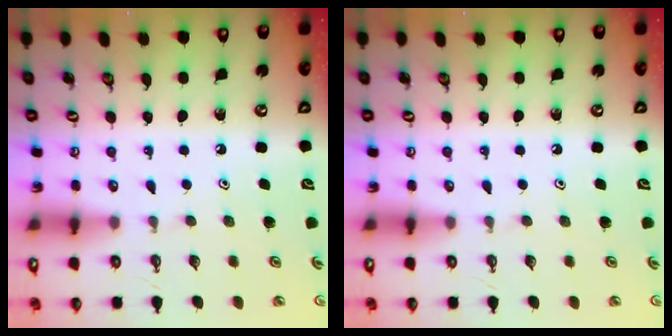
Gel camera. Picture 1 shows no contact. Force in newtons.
{"total": 0.0}